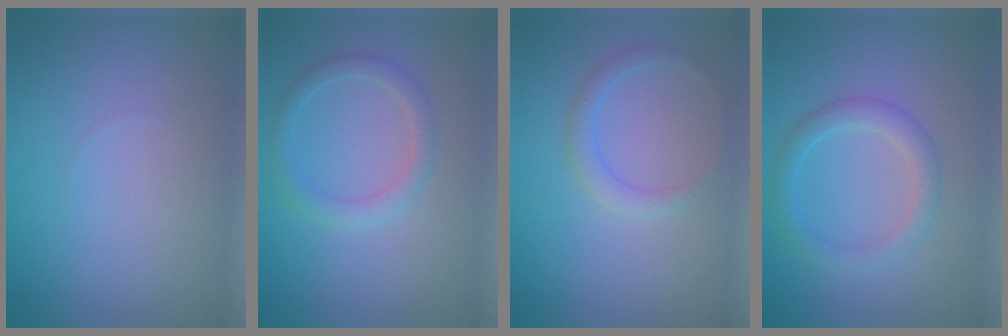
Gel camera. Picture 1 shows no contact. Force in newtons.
{"total": 2.0, "press": 2.0, "slide": 0.0}
{"total": 1.5, "press": 1.5, "slide": 0.0}
{"total": 2.4, "press": 2.4, "slide": 0.2}